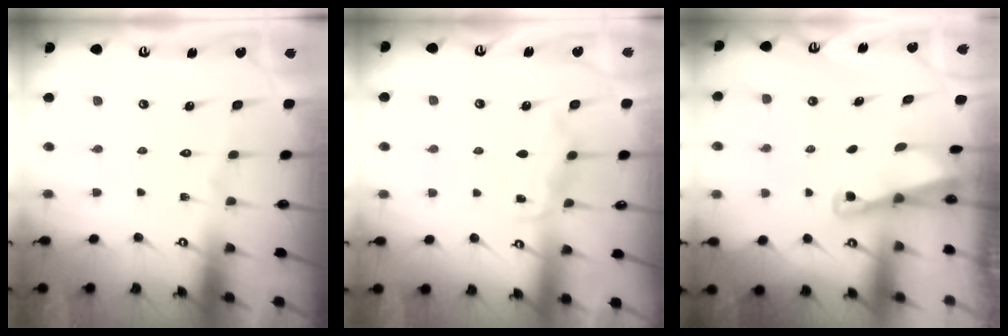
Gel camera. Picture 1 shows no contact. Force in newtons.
{"total": 5.9, "press": 5.8, "slide": 0.7}
{"total": 2.0, "press": 2.0, "slide": 0.3}